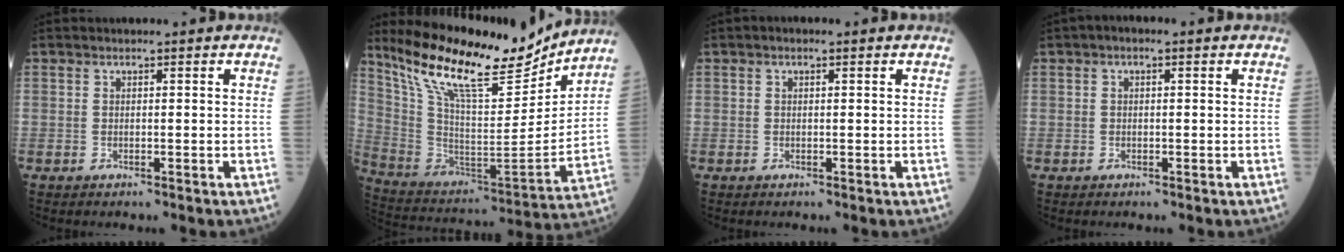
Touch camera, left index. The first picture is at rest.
{"total": 21.5, "force": [17.9, 4.0, 11.2], "torque": [-0.210, -0.021, 0.311]}
{"total": 0.8, "force": [0.2, 0.3, 0.7], "torque": [-0.014, 0.002, 0.001]}
{"total": 1.4, "force": [0.3, 0.6, 1.2], "torque": [-0.018, 0.004, 0.001]}